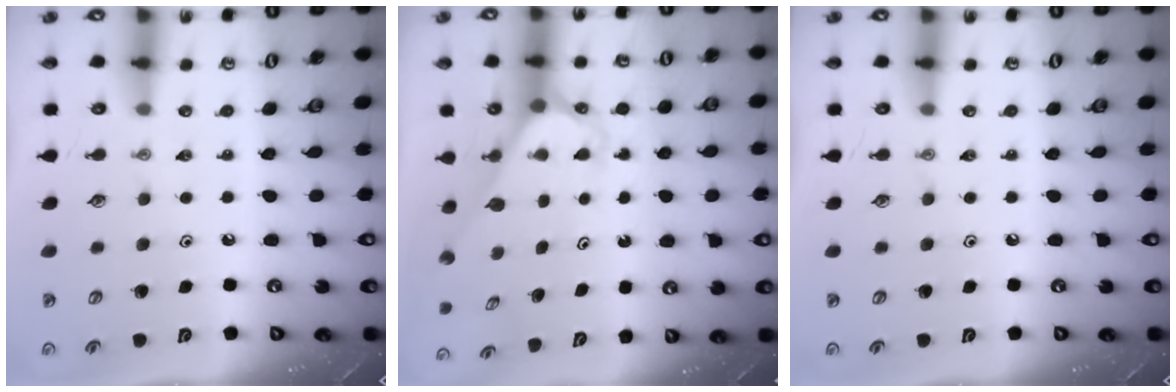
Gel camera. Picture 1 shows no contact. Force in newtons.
{"total": 2.8, "press": 2.8, "slide": 0.2}
{"total": 0.0}